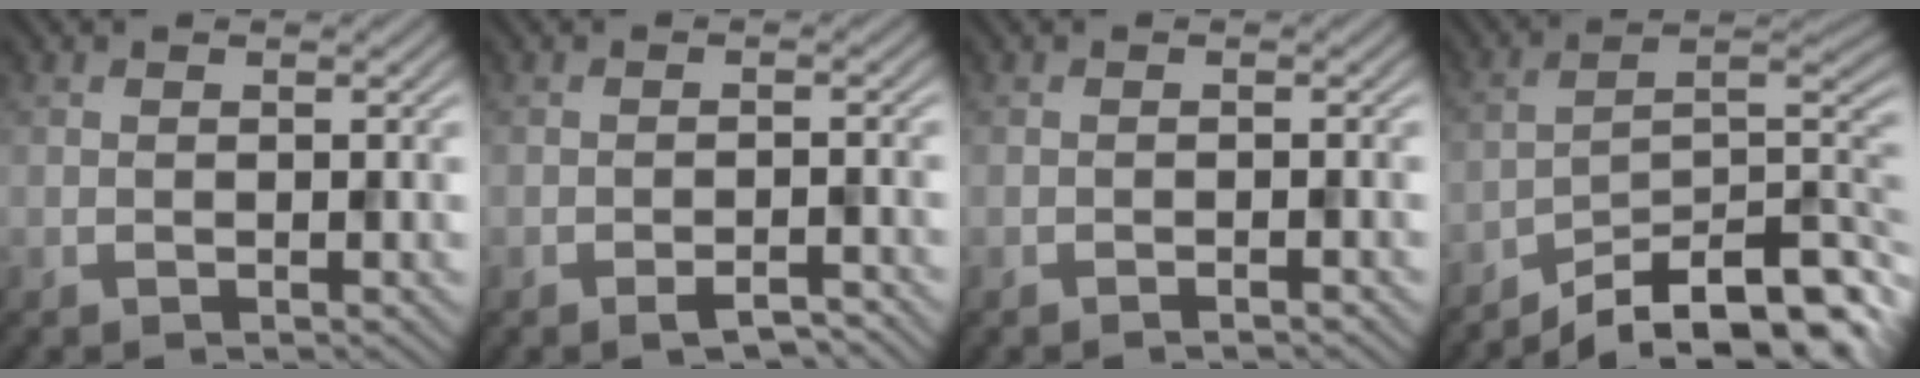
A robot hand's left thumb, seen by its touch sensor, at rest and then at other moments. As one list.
[{"total": 2.5, "force": [-1.9, 0.6, 1.5], "torque": [-0.024, 0.001, -0.032]}, {"total": 0.7, "force": [-0.6, 0.0, 0.4], "torque": [-0.005, 0.001, -0.013]}, {"total": 12.3, "force": [-9.4, 3.0, 7.2], "torque": [-0.115, 0.000, -0.164]}]